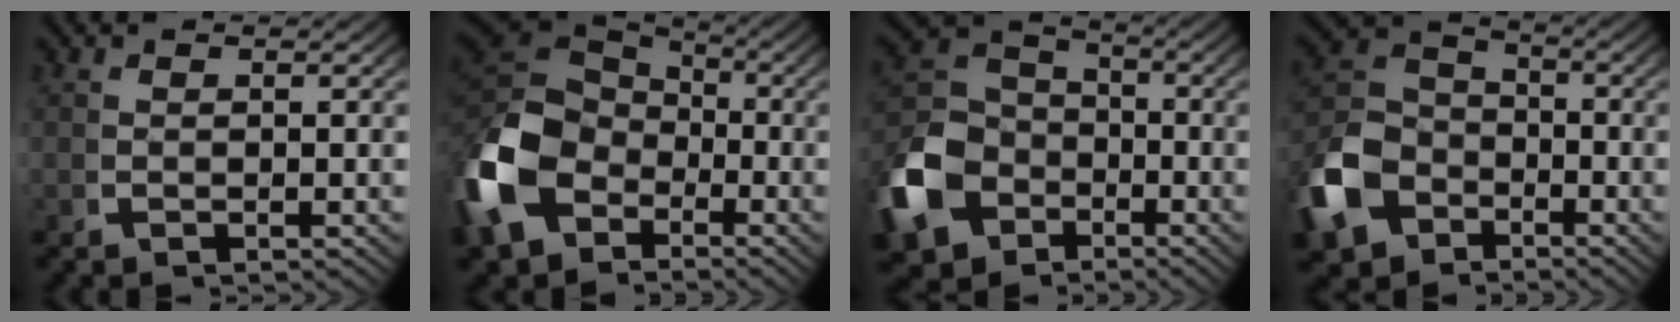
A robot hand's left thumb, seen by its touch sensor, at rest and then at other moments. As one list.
[{"total": 11.5, "force": [-1.6, 8.6, 7.4], "torque": [-0.172, -0.024, -0.011]}, {"total": 11.4, "force": [-3.3, 9.1, 6.0], "torque": [-0.131, -0.032, -0.050]}, {"total": 10.2, "force": [-3.5, 8.0, 5.2], "torque": [-0.115, -0.031, -0.054]}]